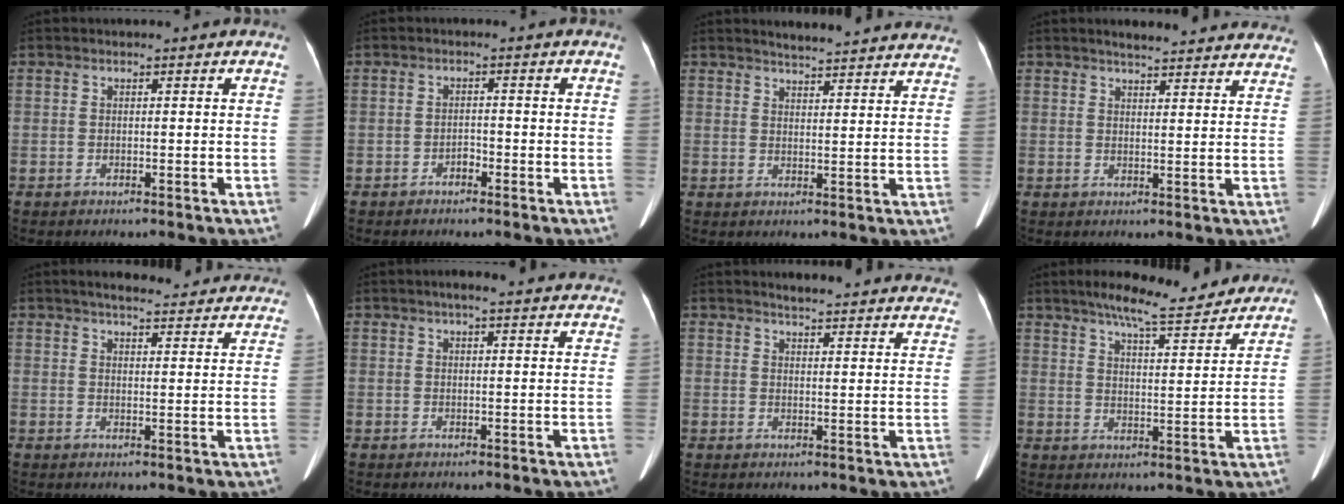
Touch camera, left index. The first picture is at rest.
{"total": 1.5, "force": [-1.1, 0.7, 0.8], "torque": [-0.009, 0.004, -0.019]}
{"total": 17.1, "force": [16.2, 1.9, 5.0], "torque": [-0.058, -0.018, 0.185]}
{"total": 17.5, "force": [16.2, 2.8, 5.8], "torque": [-0.059, -0.008, 0.182]}
{"total": 18.6, "force": [17.0, 3.5, 6.5], "torque": [-0.075, 0.010, 0.199]}
{"total": 11.9, "force": [10.6, 1.3, 5.3], "torque": [-0.058, 0.024, 0.111]}
{"total": 20.6, "force": [19.5, 2.9, 5.8], "torque": [-0.063, -0.048, 0.213]}
{"total": 12.4, "force": [11.0, 1.6, 5.5], "torque": [-0.081, 0.004, 0.149]}